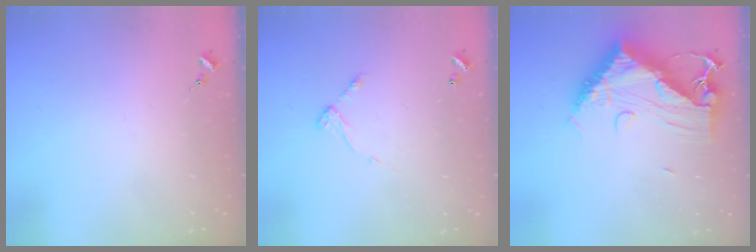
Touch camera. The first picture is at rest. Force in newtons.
{"total": 7.1, "press": 7.1, "slide": 0.5}
{"total": 15.7, "press": 15.6, "slide": 1.5}